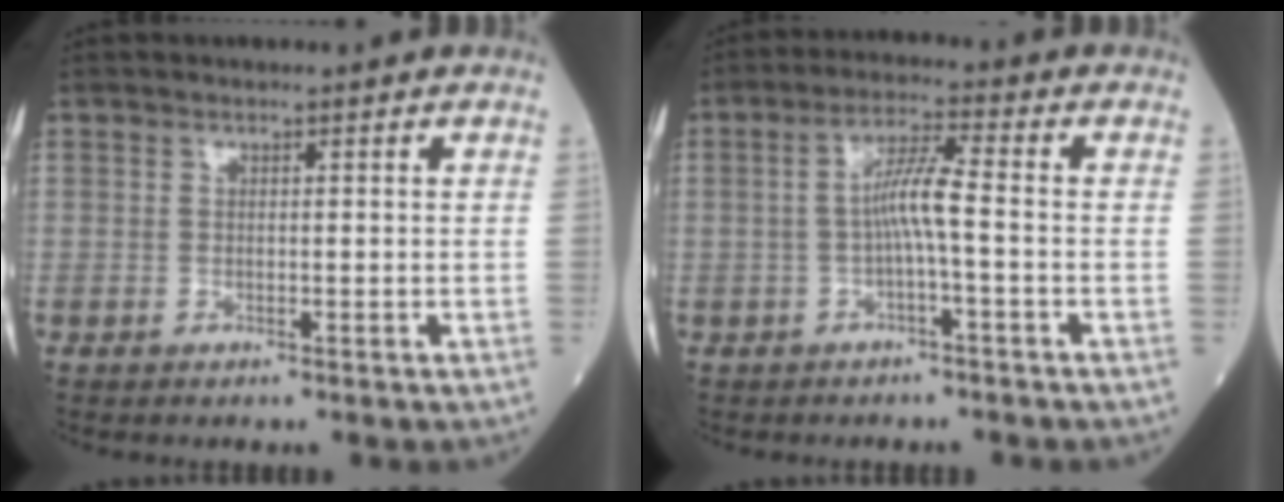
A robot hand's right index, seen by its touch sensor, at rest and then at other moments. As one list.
[{"total": 5.1, "force": [-0.8, 0.0, 5.0], "torque": [-0.094, 0.014, -0.014]}]